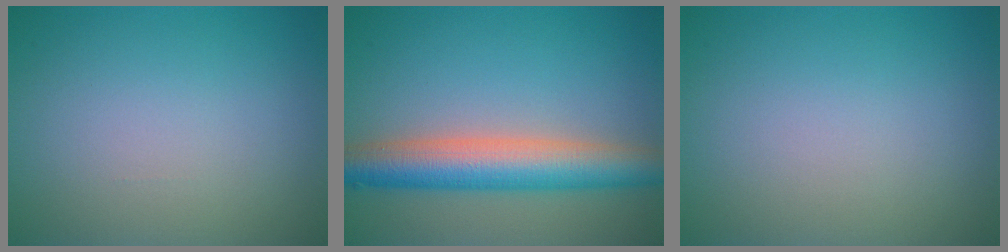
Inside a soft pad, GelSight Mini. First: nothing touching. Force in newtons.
{"total": 7.1, "press": 7.1, "slide": 0.2}
{"total": 0.0}